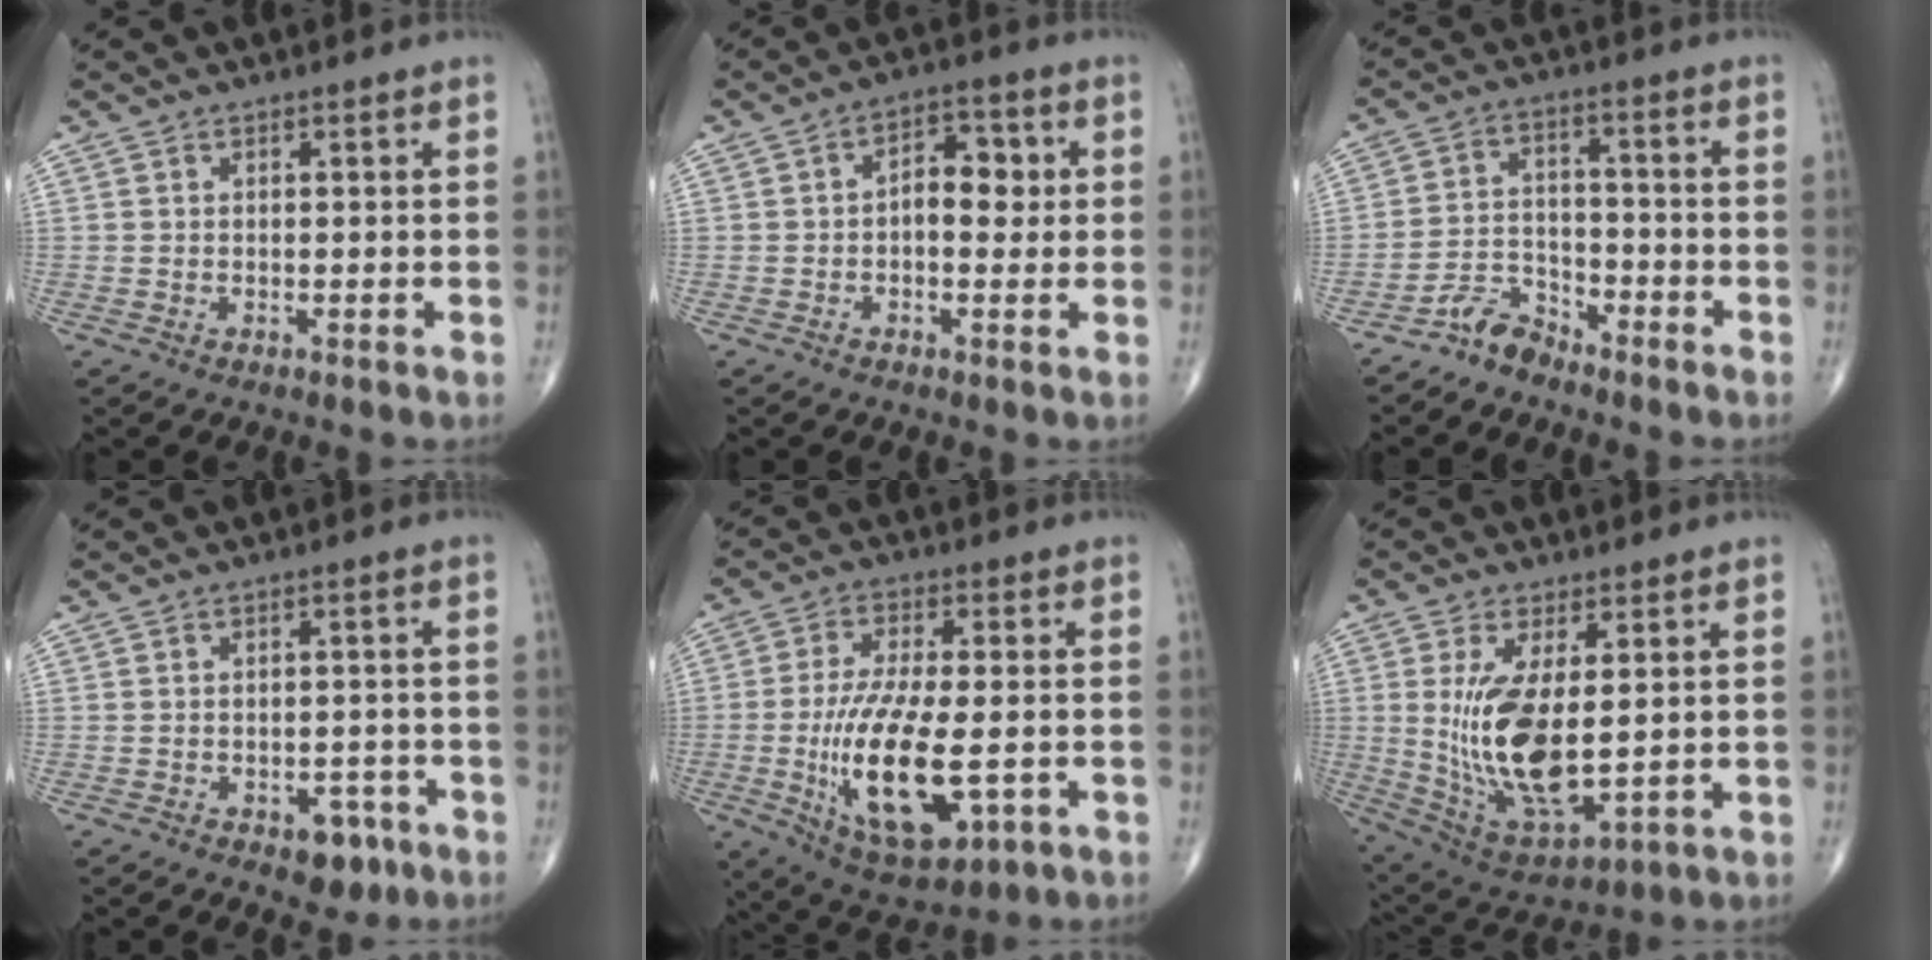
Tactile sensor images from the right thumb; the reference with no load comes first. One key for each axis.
{"total": 7.0, "fx": 0.4, "fy": 4.2, "fz": 5.6, "tx": -0.057, "ty": 0.016, "tz": -0.001}
{"total": 5.3, "fx": -4.7, "fy": 2.2, "fz": 1.2, "tx": -0.015, "ty": 0.039, "tz": -0.096}
{"total": 4.9, "fx": -2.8, "fy": 3.0, "fz": 2.8, "tx": -0.016, "ty": 0.018, "tz": -0.033}
{"total": 17.4, "fx": -3.6, "fy": 7.0, "fz": 15.6, "tx": -0.288, "ty": -0.009, "tz": -0.050}
{"total": 16.0, "fx": 1.0, "fy": 6.9, "fz": 14.5, "tx": -0.279, "ty": -0.025, "tz": 0.040}